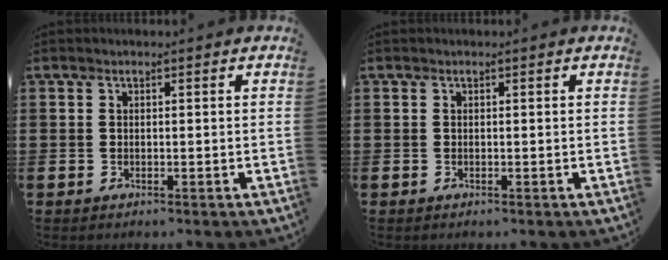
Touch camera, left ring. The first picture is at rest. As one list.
[{"total": 0.0}]